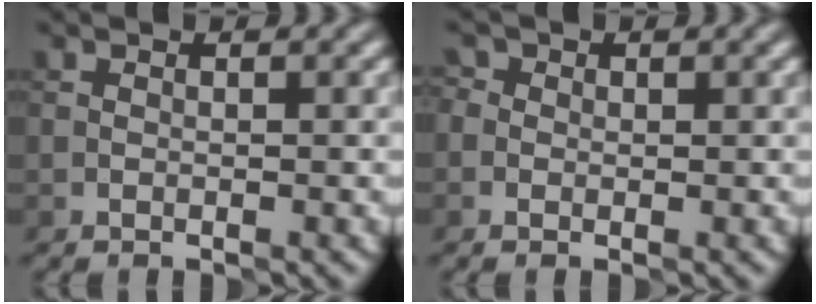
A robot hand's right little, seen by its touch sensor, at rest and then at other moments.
{"total": 1.8, "force": [0.6, 1.5, 0.7], "torque": [0.004, 0.007, -0.009]}